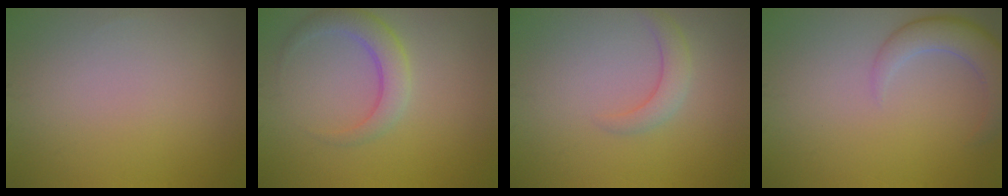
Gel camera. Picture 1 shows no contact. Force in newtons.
{"total": 3.1, "press": 3.1, "slide": 0.3}
{"total": 2.1, "press": 2.0, "slide": 0.3}
{"total": 4.1, "press": 4.1, "slide": 0.3}